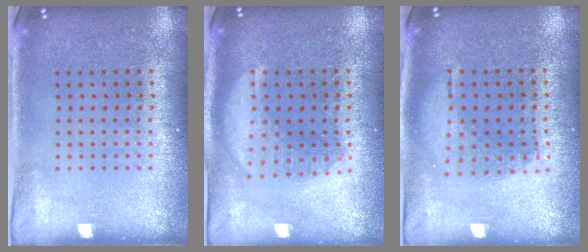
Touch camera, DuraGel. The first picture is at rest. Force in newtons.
{"total": 2.9, "press": 2.9, "slide": 0.3}
{"total": 1.2, "press": 1.1, "slide": 0.4}